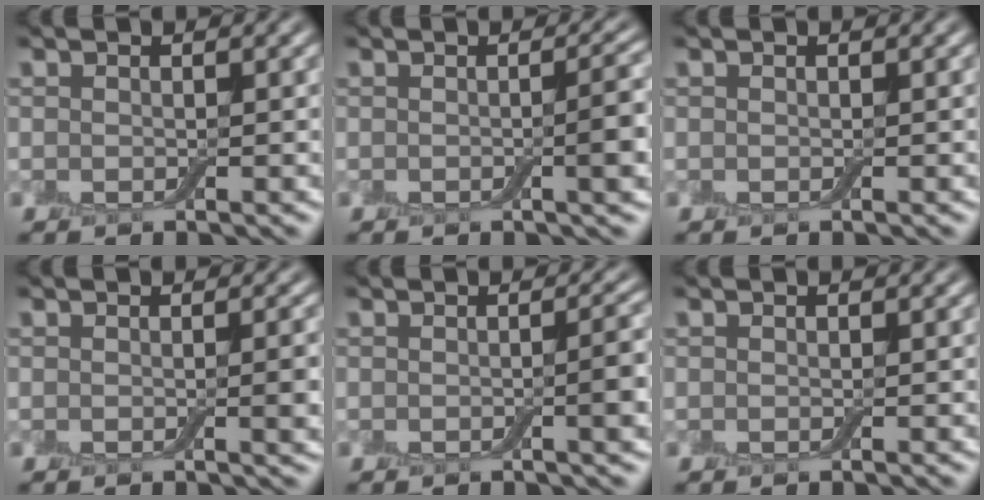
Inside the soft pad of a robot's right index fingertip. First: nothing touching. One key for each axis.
{"total": 2.9, "fx": -0.2, "fy": 0.6, "fz": 2.9, "tx": -0.033, "ty": 0.005, "tz": -0.006}
{"total": 0.0}
{"total": 1.7, "fx": -0.1, "fy": 0.3, "fz": 1.7, "tx": -0.021, "ty": -0.001, "tz": -0.001}
{"total": 2.4, "fx": -0.2, "fy": 0.5, "fz": 2.4, "tx": -0.028, "ty": 0.003, "tz": -0.005}
{"total": 0.0}